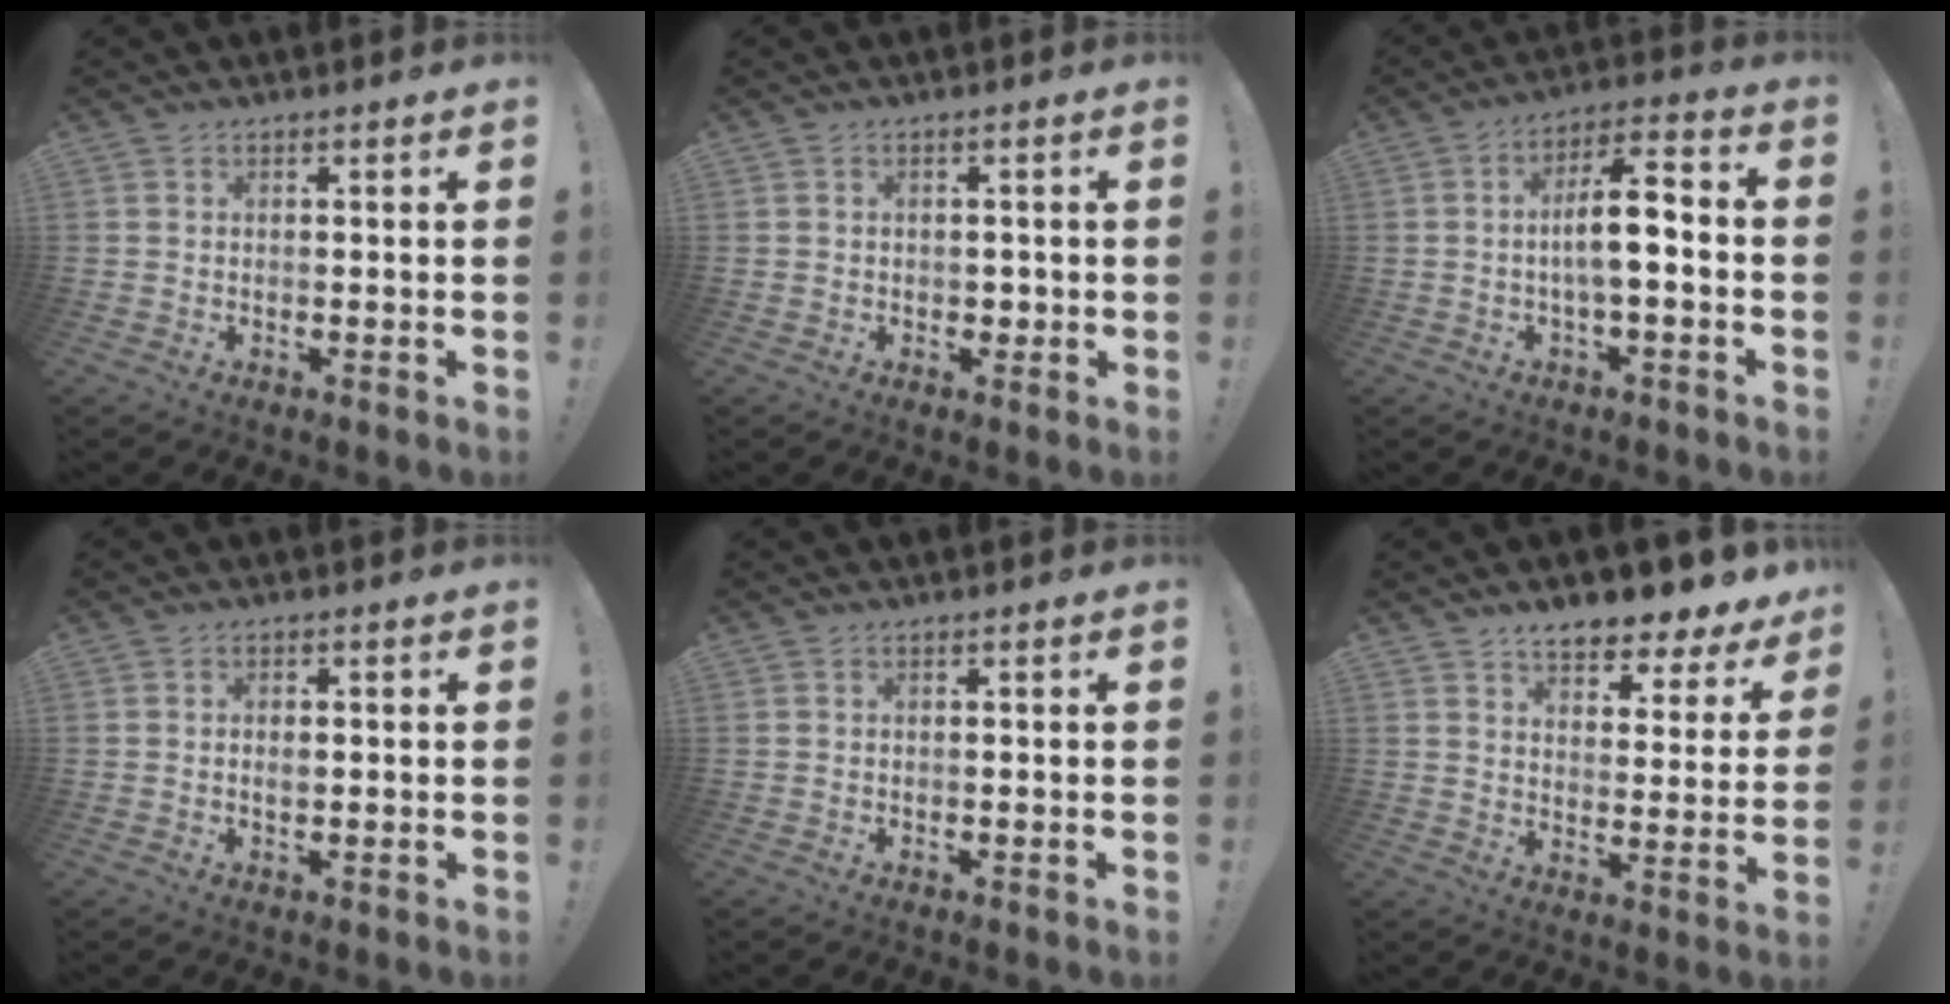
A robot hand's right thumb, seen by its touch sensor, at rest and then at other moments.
{"total": 1.7, "force": [-0.2, 1.5, 0.7], "torque": [-0.004, 0.002, -0.005]}
{"total": 10.5, "force": [-1.2, 3.1, 10.0], "torque": [-0.160, 0.006, -0.026]}
{"total": 1.5, "force": [0.1, 1.1, 1.0], "torque": [-0.011, 0.004, -0.002]}
{"total": 0.0}
{"total": 8.5, "force": [7.4, 2.5, 3.6], "torque": [-0.055, -0.061, 0.131]}